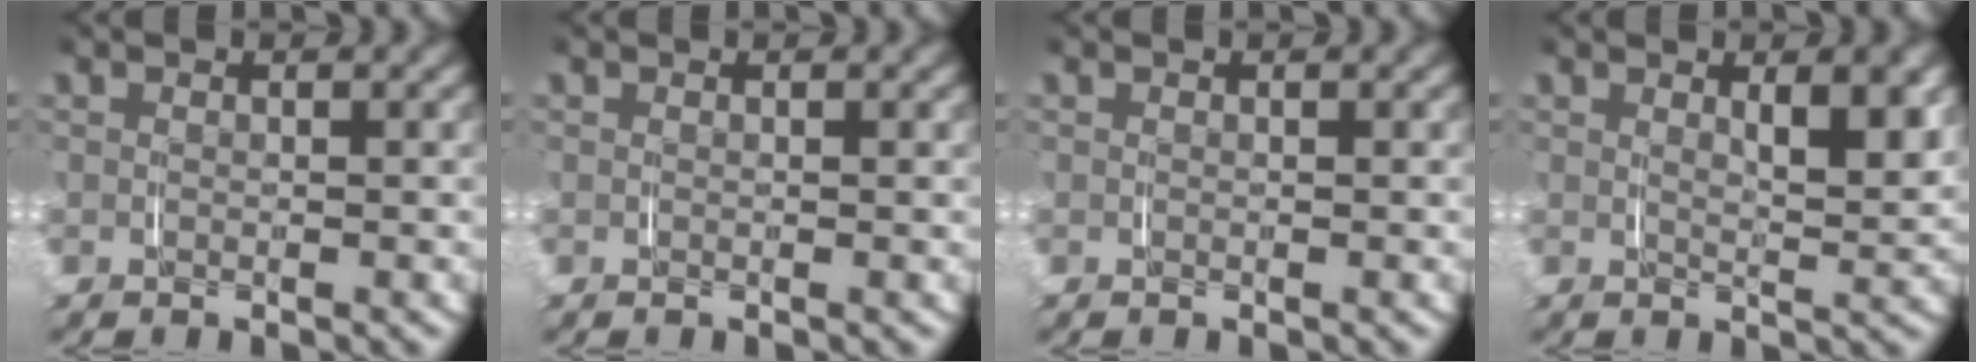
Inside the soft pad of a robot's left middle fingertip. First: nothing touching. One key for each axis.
{"total": 0.0}
{"total": 0.0}
{"total": 2.8, "fx": 1.5, "fy": 0.4, "fz": 2.4, "tx": -0.035, "ty": -0.012, "tz": 0.027}